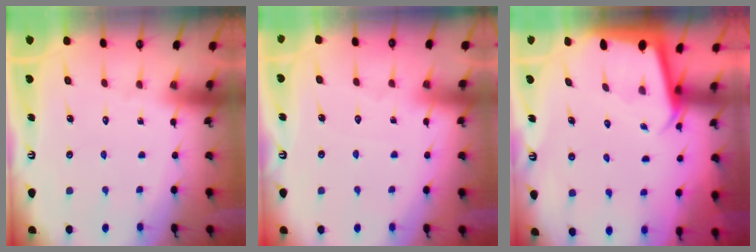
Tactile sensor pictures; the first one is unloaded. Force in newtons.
{"total": 2.8, "press": 2.8, "slide": 0.5}
{"total": 2.4, "press": 2.4, "slide": 0.1}